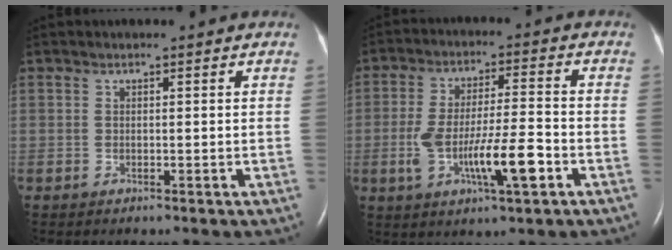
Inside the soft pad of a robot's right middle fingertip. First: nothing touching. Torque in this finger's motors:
{"motor_torque": [0.90, -0.74, 0.74, 0.09]}